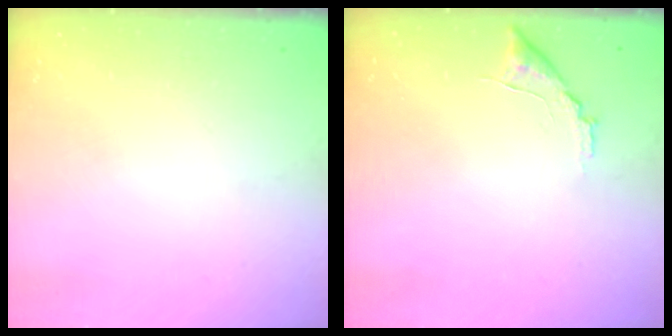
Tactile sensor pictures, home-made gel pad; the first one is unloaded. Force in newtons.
{"total": 7.2, "press": 7.2, "slide": 0.3}